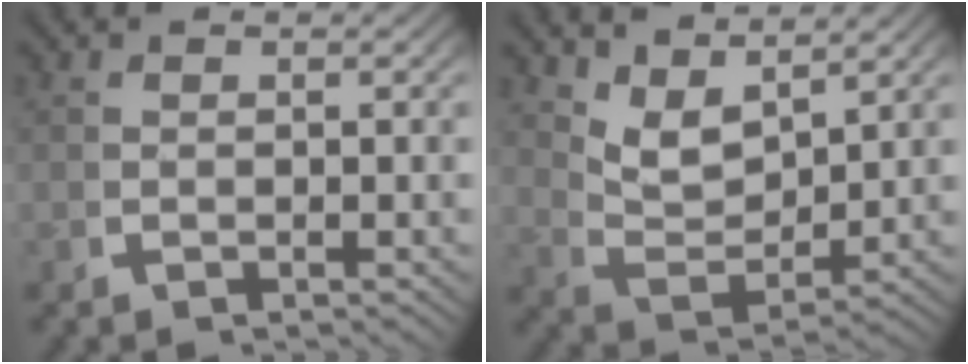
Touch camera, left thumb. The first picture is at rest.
{"total": 4.8, "force": [3.4, 2.1, 2.6], "torque": [-0.051, -0.018, 0.071]}